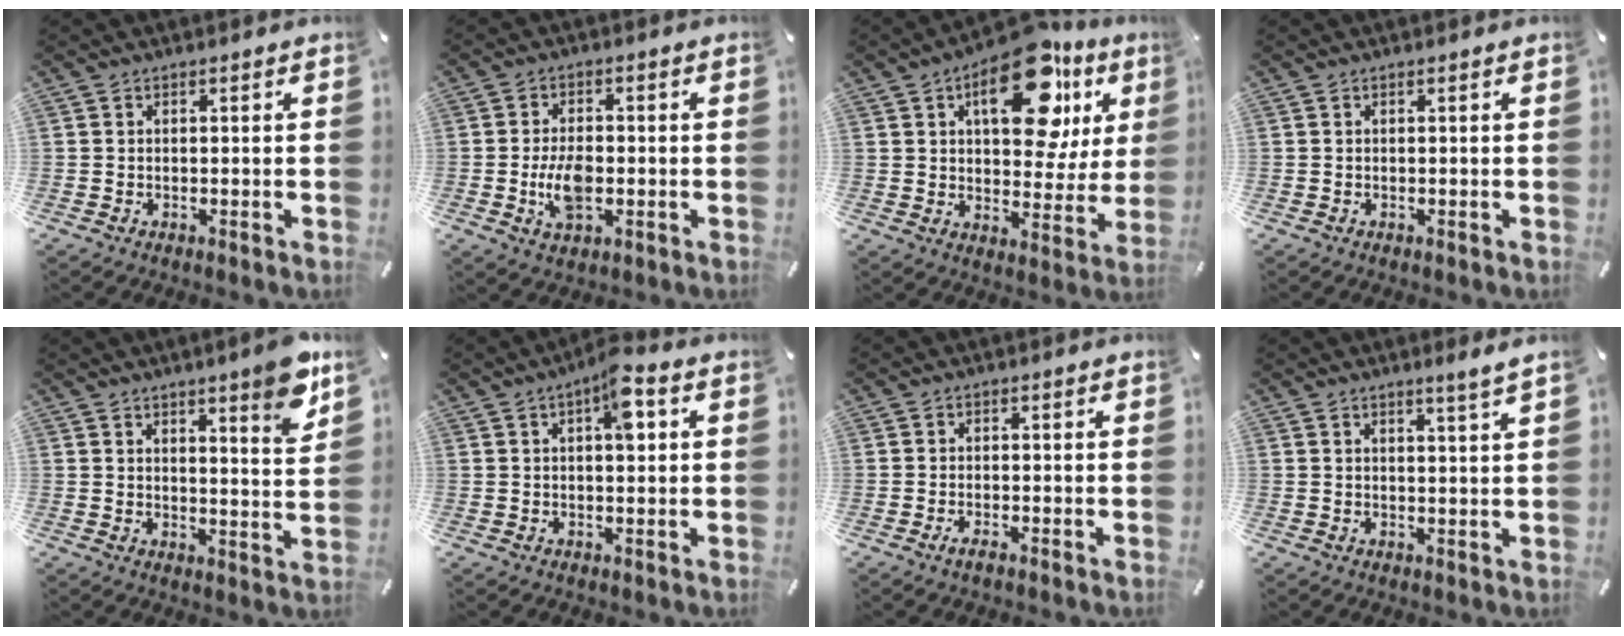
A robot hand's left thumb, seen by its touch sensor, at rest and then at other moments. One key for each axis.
{"total": 7.2, "fx": -1.3, "fy": 4.2, "fz": 5.7, "tx": -0.114, "ty": -0.001, "tz": -0.026}
{"total": 20.9, "fx": 9.9, "fy": 11.1, "fz": 14.7, "tx": -0.196, "ty": -0.049, "tz": 0.160}
{"total": 0.0}
{"total": 8.5, "fx": 6.5, "fy": 1.6, "fz": 5.1, "tx": -0.060, "ty": -0.046, "tz": 0.105}
{"total": 6.7, "fx": 2.1, "fy": 2.6, "fz": 5.8, "tx": -0.076, "ty": -0.004, "tz": 0.027}
{"total": 1.6, "fx": -0.9, "fy": 0.5, "fz": 1.3, "tx": -0.021, "ty": 0.001, "tz": -0.016}
{"total": 2.8, "fx": 2.3, "fy": -0.5, "fz": 1.5, "tx": -0.033, "ty": -0.014, "tz": 0.039}